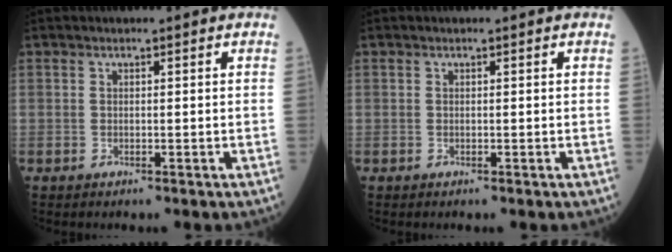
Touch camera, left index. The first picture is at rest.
{"total": 0.0}